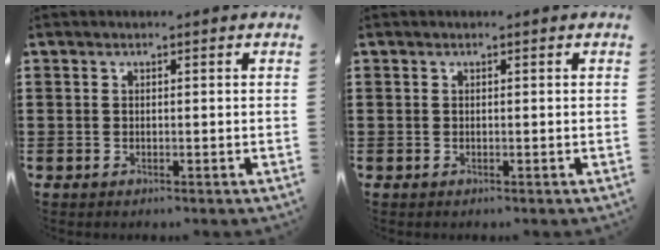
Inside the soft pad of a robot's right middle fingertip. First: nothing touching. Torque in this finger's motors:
{"motor_torque": [0.00, 0.00, 0.10, -0.01]}